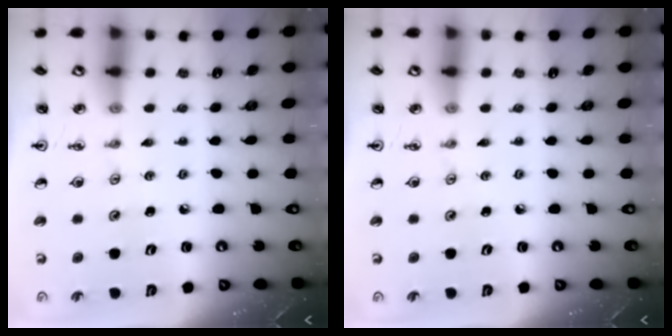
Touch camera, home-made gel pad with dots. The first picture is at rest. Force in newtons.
{"total": 0.0}